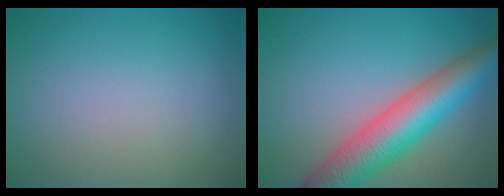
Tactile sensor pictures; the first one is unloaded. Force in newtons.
{"total": 8.4, "press": 8.4, "slide": 0.3}